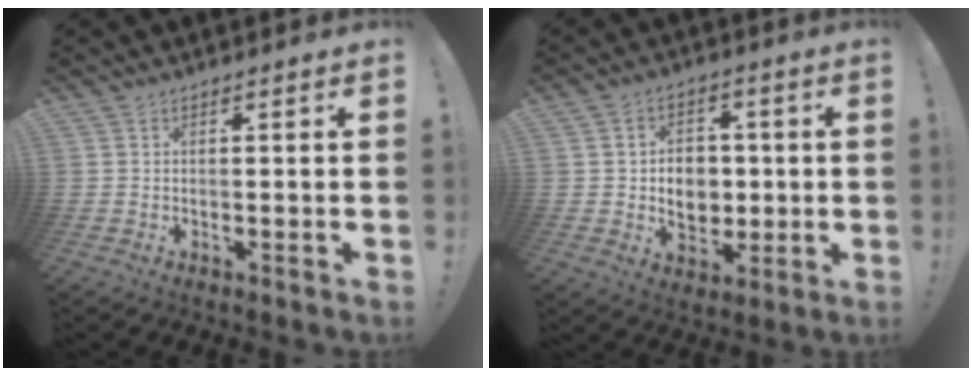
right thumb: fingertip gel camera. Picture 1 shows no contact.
{"total": 9.8, "force": [0.2, 8.1, 5.5], "torque": [-0.080, 0.000, 0.011]}